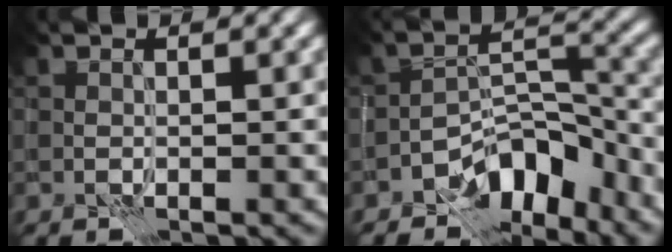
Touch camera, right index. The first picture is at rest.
{"total": 6.9, "force": [-5.0, 3.2, 3.6], "torque": [-0.038, 0.007, -0.095]}